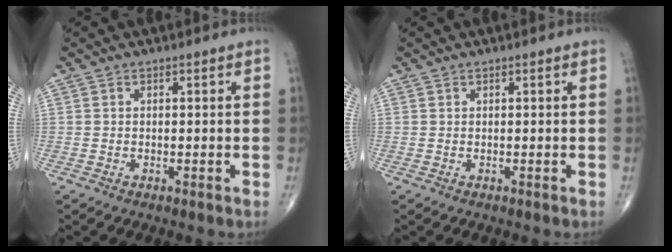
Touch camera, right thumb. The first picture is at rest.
{"total": 0.0}